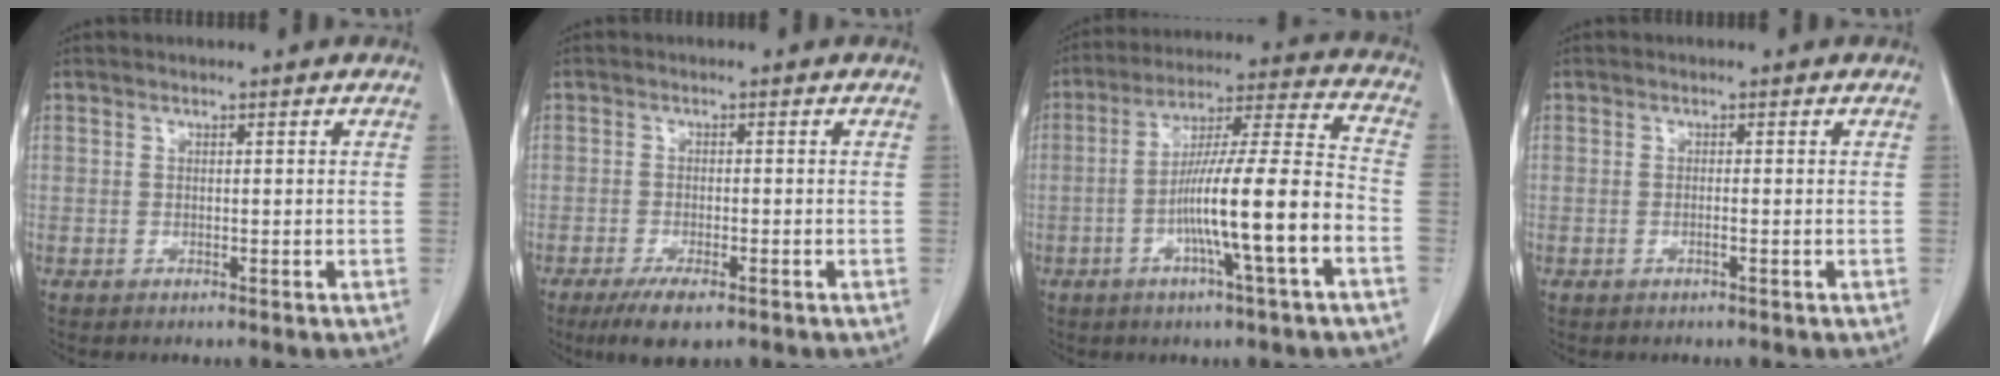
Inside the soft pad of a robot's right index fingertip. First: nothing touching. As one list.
[{"total": 5.5, "force": [-3.5, 1.4, 3.9], "torque": [-0.070, -0.011, -0.055]}, {"total": 15.7, "force": [-4.9, -0.1, 14.9], "torque": [-0.255, 0.009, -0.086]}, {"total": 0.7, "force": [-0.3, -0.1, 0.6], "torque": [-0.011, 0.001, -0.005]}]